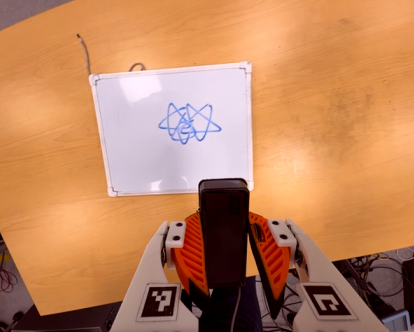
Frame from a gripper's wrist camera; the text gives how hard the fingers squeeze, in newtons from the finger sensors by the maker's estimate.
{"total": 6.2, "left": 5.8, "right": 6.6}